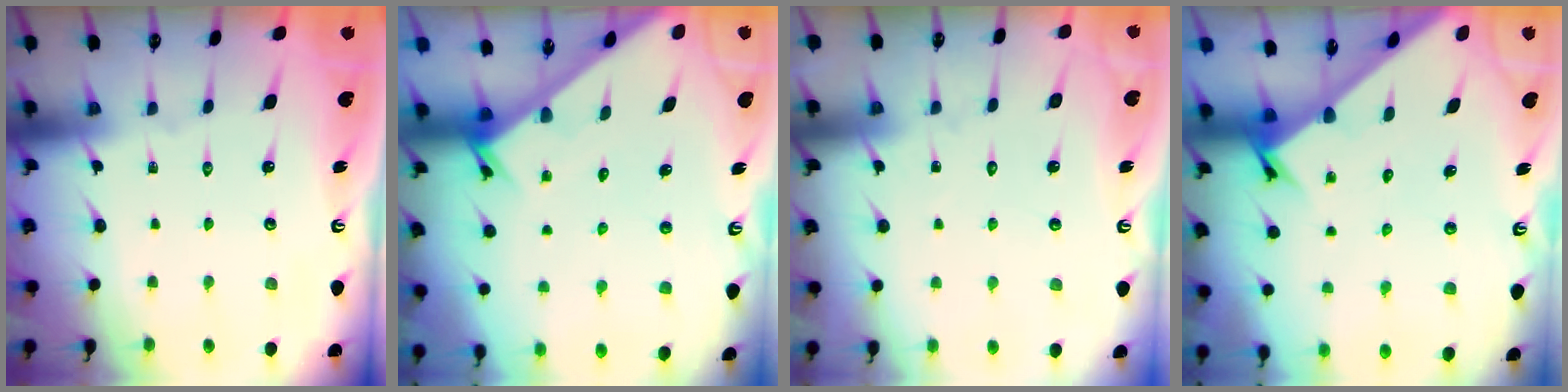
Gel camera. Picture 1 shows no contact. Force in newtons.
{"total": 4.1, "press": 4.1, "slide": 0.3}
{"total": 5.8, "press": 5.8, "slide": 0.6}
{"total": 2.1, "press": 2.1, "slide": 0.2}